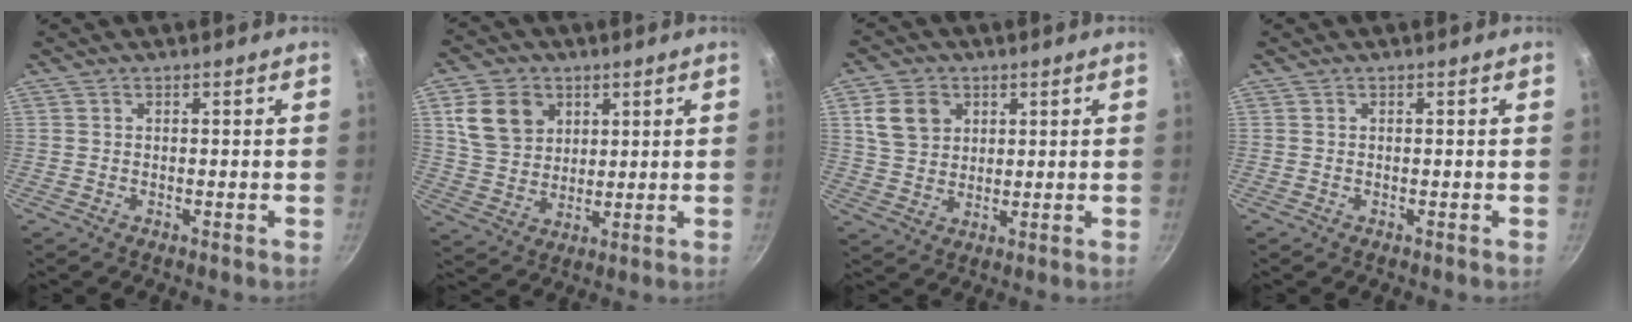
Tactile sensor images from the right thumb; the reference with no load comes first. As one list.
[{"total": 10.5, "force": [3.8, 8.4, 5.1], "torque": [-0.067, -0.008, 0.074]}, {"total": 8.1, "force": [2.8, 6.5, 4.0], "torque": [-0.051, -0.001, 0.053]}, {"total": 0.0}]